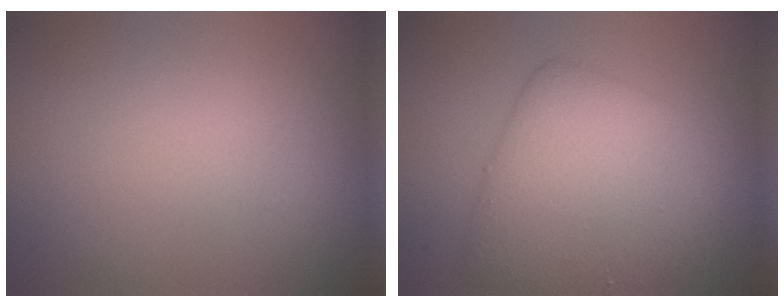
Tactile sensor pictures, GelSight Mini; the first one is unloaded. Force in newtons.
{"total": 6.8, "press": 6.8, "slide": 0.2}